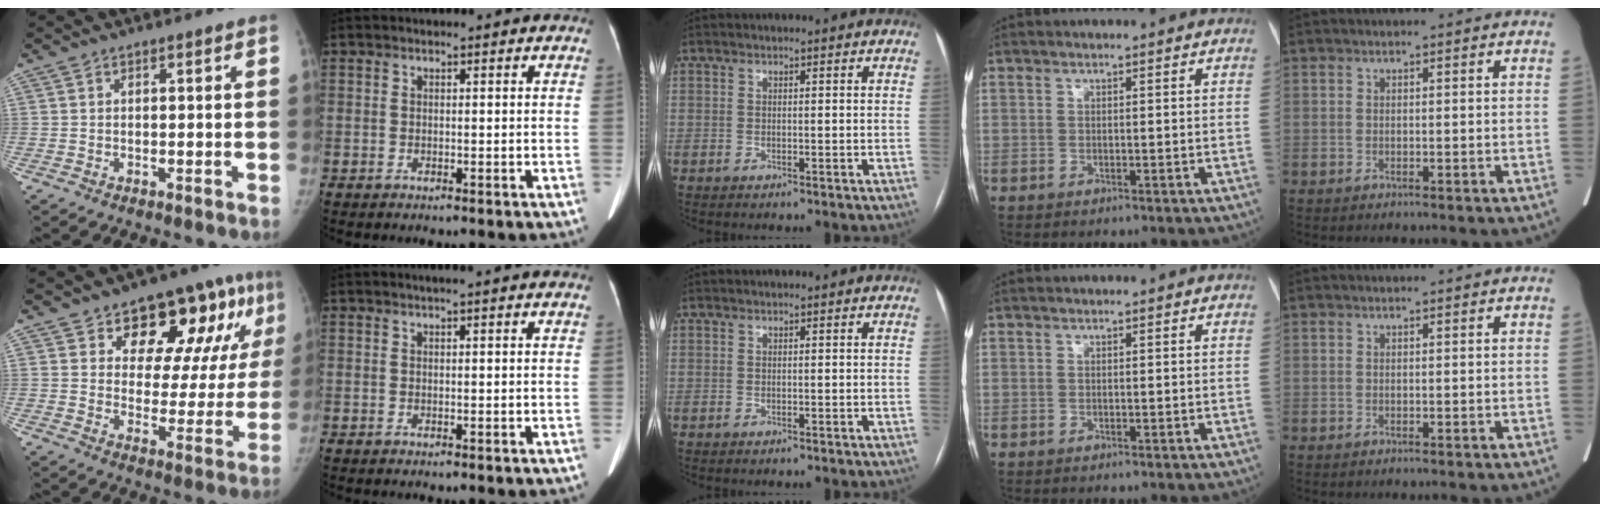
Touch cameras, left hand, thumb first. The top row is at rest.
{"thumb": {"total": 18.8, "force": [9.7, 9.8, 12.9], "torque": [-0.109, -0.023, 0.135]}, "index": {"total": 2.4, "force": [2.0, -0.3, 1.4], "torque": [-0.018, 0.019, 0.026]}}